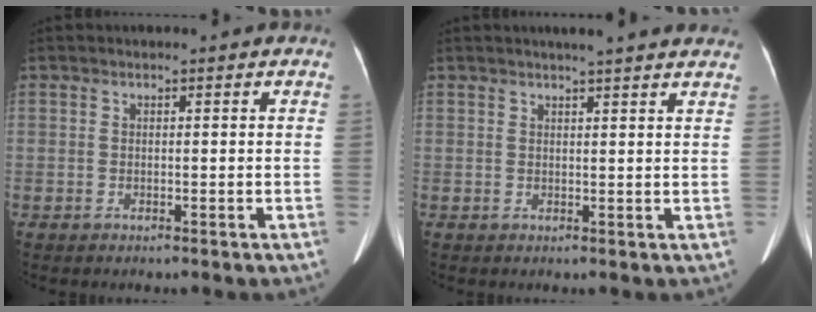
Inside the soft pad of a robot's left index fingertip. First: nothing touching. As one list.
[{"total": 8.8, "force": [7.7, 0.4, 4.2], "torque": [-0.051, 0.018, 0.076]}]